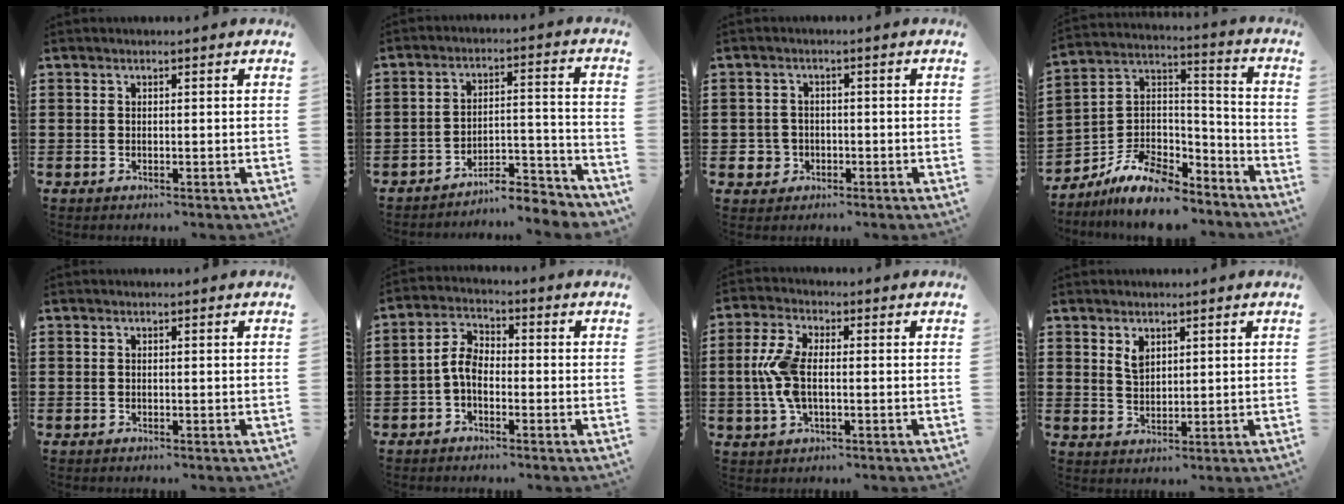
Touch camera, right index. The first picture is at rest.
{"total": 6.9, "force": [-6.6, 0.8, 2.0], "torque": [-0.024, 0.020, -0.127]}
{"total": 2.3, "force": [-0.8, 2.2, 0.3], "torque": [-0.014, 0.004, -0.018]}
{"total": 10.3, "force": [-8.4, 4.4, 3.9], "torque": [-0.087, 0.025, -0.162]}
{"total": 0.0}
{"total": 4.6, "force": [-1.3, 2.6, 3.5], "torque": [-0.087, 0.004, -0.032]}
{"total": 7.3, "force": [-0.4, 3.4, 6.5], "torque": [-0.160, -0.005, -0.016]}
{"total": 2.6, "force": [1.7, 1.5, 1.3], "torque": [-0.031, 0.004, 0.031]}